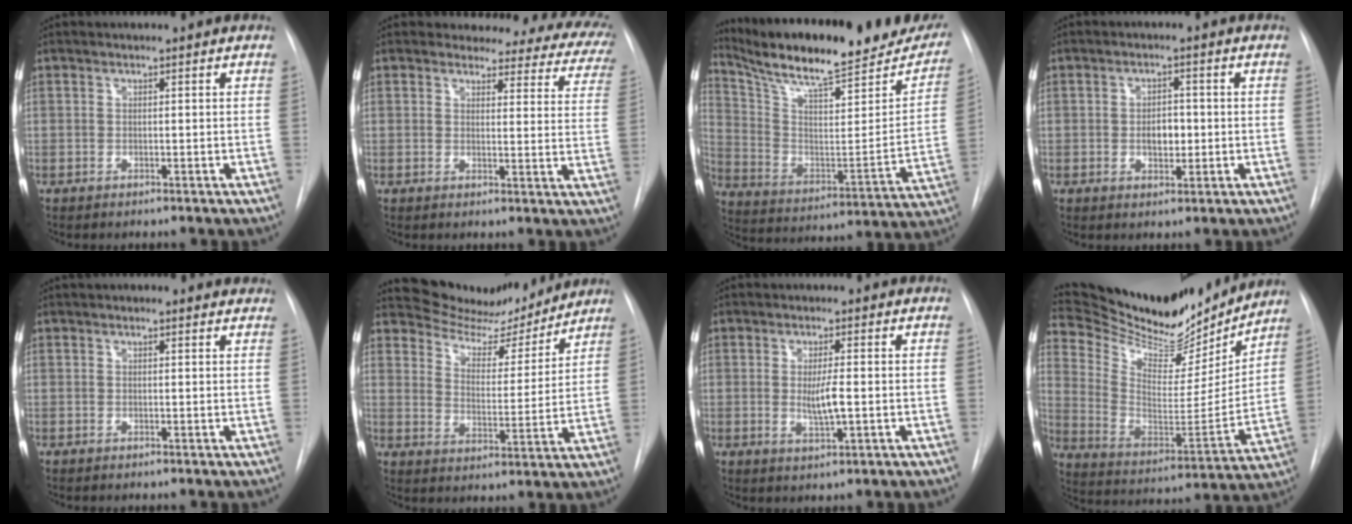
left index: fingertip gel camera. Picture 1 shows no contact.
{"total": 16.2, "force": [14.6, 5.6, 4.3], "torque": [-0.020, -0.051, 0.131]}
{"total": 27.6, "force": [22.8, 6.0, 14.4], "torque": [-0.230, -0.023, 0.329]}
{"total": 3.5, "force": [-0.3, 2.1, 2.8], "torque": [-0.040, 0.003, 0.000]}
{"total": 3.8, "force": [3.4, 1.1, 1.2], "torque": [-0.013, 0.017, 0.028]}
{"total": 12.2, "force": [11.9, 2.7, 1.2], "torque": [-0.018, -0.012, 0.178]}
{"total": 3.8, "force": [-0.1, 0.5, 3.8], "torque": [-0.069, -0.007, 0.000]}
{"total": 24.2, "force": [21.9, 6.1, 8.2], "torque": [-0.142, -0.029, 0.333]}